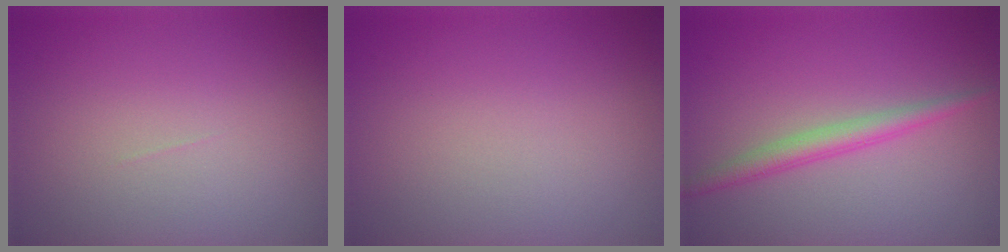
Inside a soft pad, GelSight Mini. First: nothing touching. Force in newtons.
{"total": 0.0}
{"total": 2.3, "press": 2.3, "slide": 0.1}